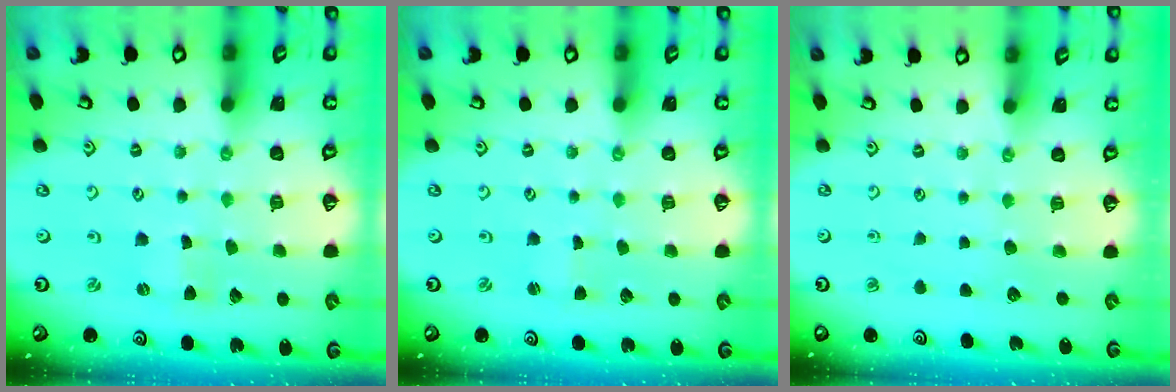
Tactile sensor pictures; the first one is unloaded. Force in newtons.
{"total": 0.0}
{"total": 0.0}